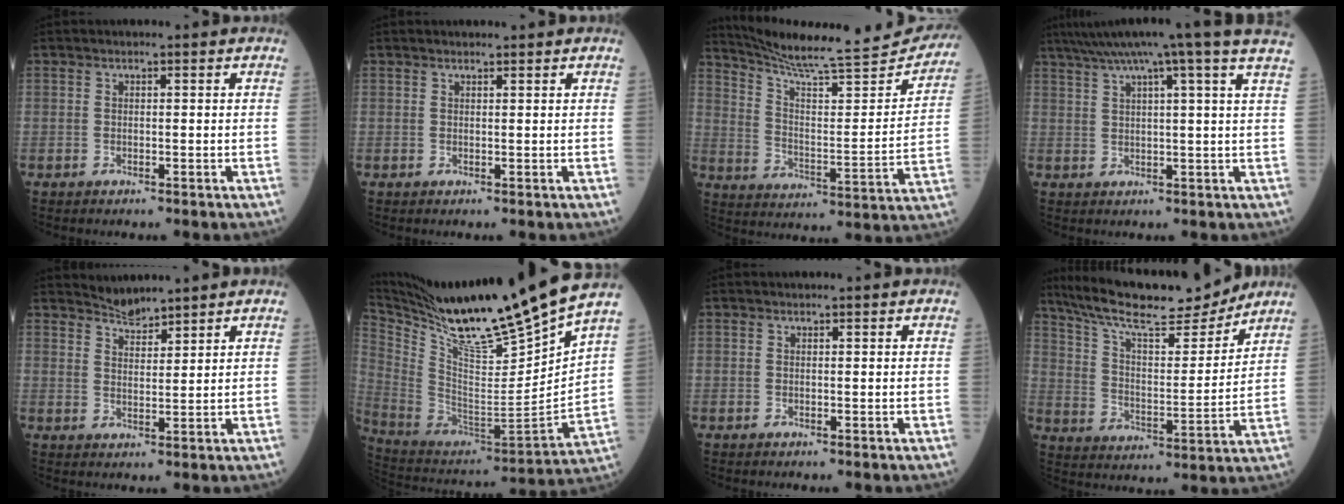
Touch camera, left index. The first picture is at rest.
{"total": 1.3, "force": [1.3, 0.1, 0.3], "torque": [-0.007, 0.010, 0.021]}
{"total": 24.2, "force": [22.6, 1.4, 8.6], "torque": [-0.136, -0.065, 0.308]}
{"total": 15.7, "force": [12.3, -2.2, 9.5], "torque": [-0.156, 0.013, 0.156]}
{"total": 3.2, "force": [3.2, 0.1, 0.0], "torque": [-0.006, 0.005, 0.061]}
{"total": 27.8, "force": [22.6, -0.8, 16.1], "torque": [-0.283, -0.059, 0.380]}
{"total": 0.0}
{"total": 18.0, "force": [15.9, 2.7, 8.1], "torque": [-0.148, 0.006, 0.259]}